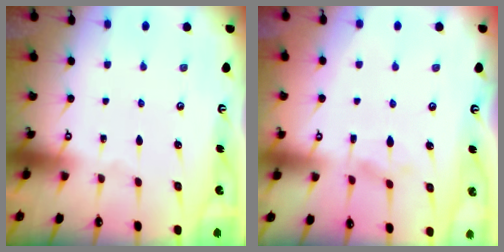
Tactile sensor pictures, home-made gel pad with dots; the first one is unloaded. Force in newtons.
{"total": 1.8, "press": 1.5, "slide": 1.0}